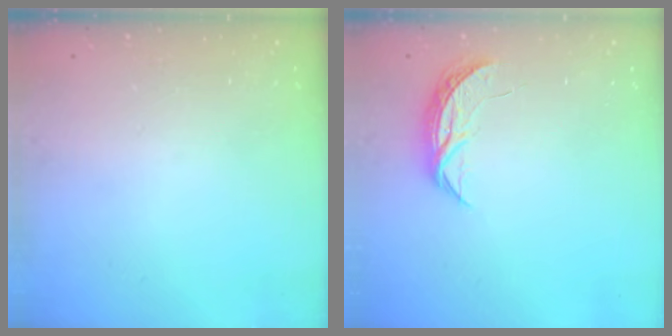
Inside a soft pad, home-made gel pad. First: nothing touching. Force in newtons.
{"total": 5.8, "press": 5.8, "slide": 0.6}